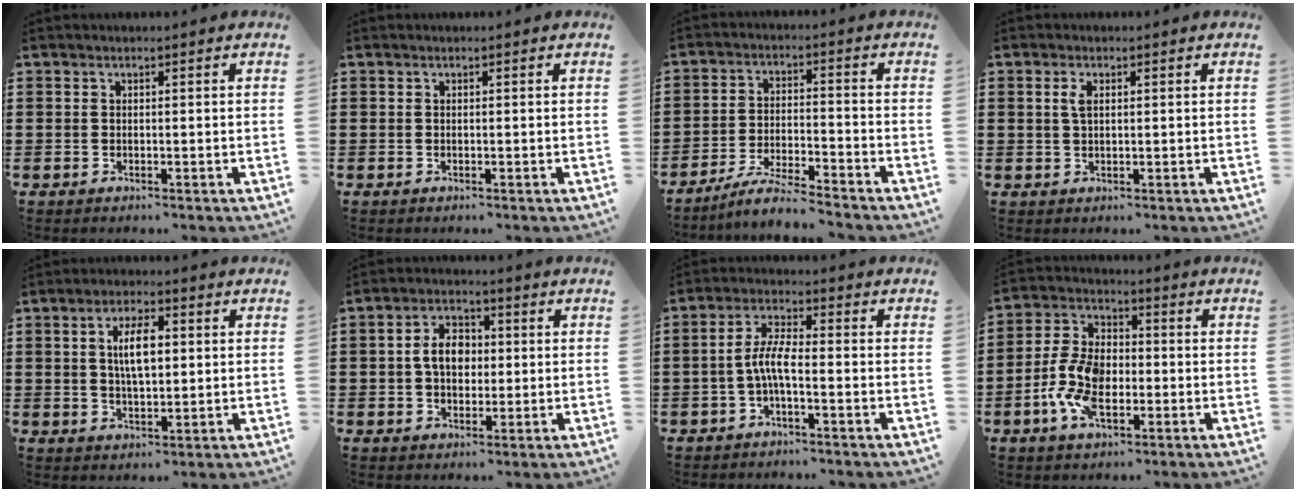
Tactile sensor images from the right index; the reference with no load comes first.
{"total": 0.0}
{"total": 5.7, "force": [-5.3, -0.1, 2.1], "torque": [-0.056, -0.011, -0.107]}
{"total": 1.3, "force": [0.4, 0.5, 1.1], "torque": [-0.024, 0.003, 0.006]}
{"total": 6.0, "force": [0.9, 2.2, 5.4], "torque": [-0.093, 0.001, 0.010]}
{"total": 5.6, "force": [0.2, 3.9, 4.0], "torque": [-0.078, 0.014, -0.003]}
{"total": 5.1, "force": [-1.6, 1.1, 4.7], "torque": [-0.112, -0.006, -0.038]}
{"total": 8.8, "force": [-2.4, 5.0, 6.8], "torque": [-0.169, -0.003, -0.052]}